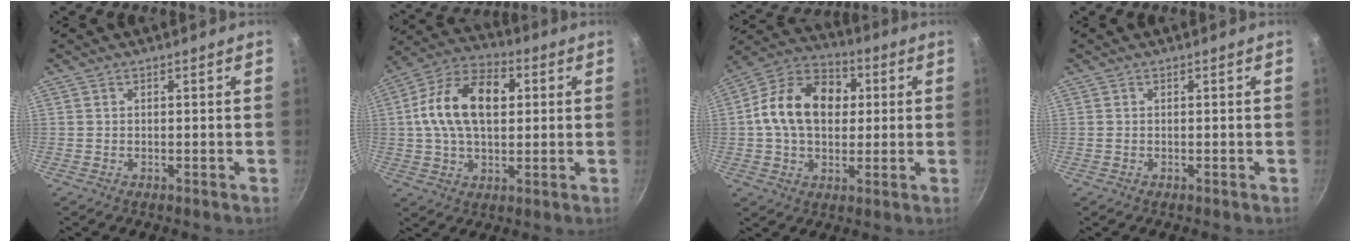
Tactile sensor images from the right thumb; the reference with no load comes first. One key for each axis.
{"total": 16.5, "fx": 2.6, "fy": 10.0, "fz": 12.9, "tx": -0.222, "ty": 0.021, "tz": 0.039}
{"total": 16.6, "fx": 1.9, "fy": 11.8, "fz": 11.5, "tx": -0.175, "ty": 0.023, "tz": 0.023}
{"total": 0.0}